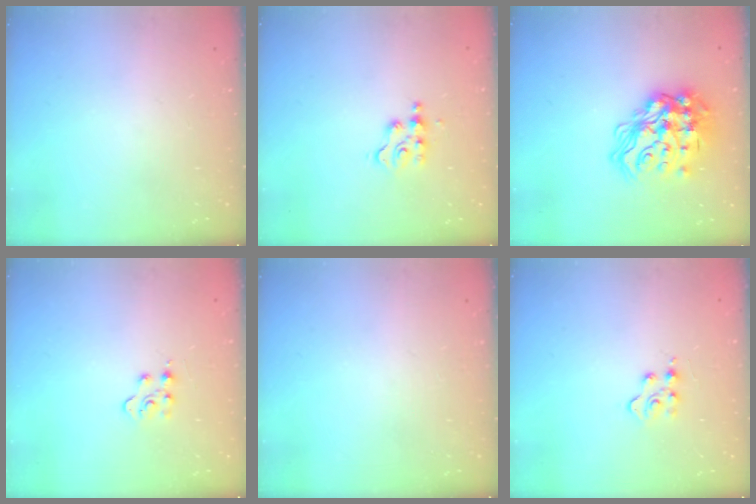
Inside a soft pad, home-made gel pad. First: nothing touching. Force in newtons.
{"total": 4.4, "press": 4.4, "slide": 0.6}
{"total": 21.4, "press": 21.3, "slide": 1.7}
{"total": 4.0, "press": 4.0, "slide": 0.4}
{"total": 0.0}
{"total": 3.5, "press": 3.4, "slide": 0.6}